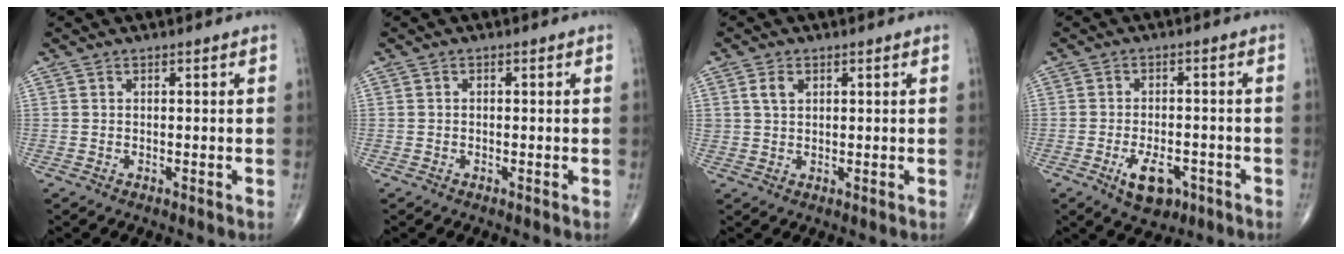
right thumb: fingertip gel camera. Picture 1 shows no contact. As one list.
[{"total": 0.0}, {"total": 2.6, "force": [1.0, 1.9, 1.4], "torque": [-0.020, 0.002, 0.019]}, {"total": 6.7, "force": [-3.1, 3.6, 4.6], "torque": [-0.066, 0.010, -0.045]}]